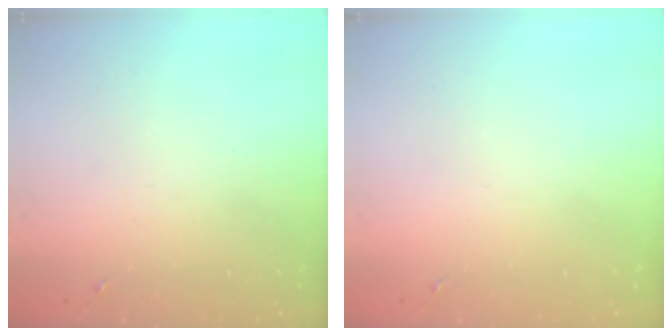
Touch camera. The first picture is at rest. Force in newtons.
{"total": 0.0}